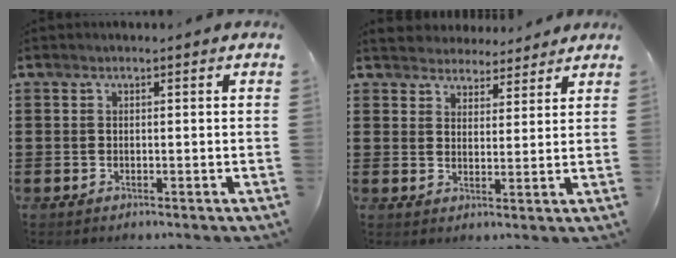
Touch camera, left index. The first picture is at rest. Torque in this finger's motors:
{"motor_torque": [1.09, -1.05, -0.08, -0.08]}